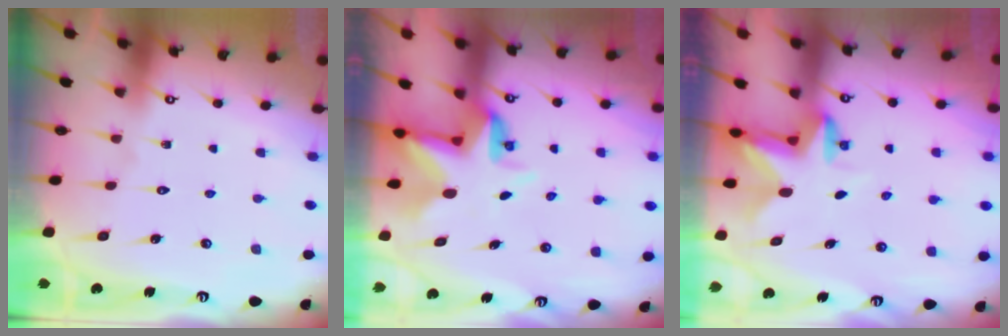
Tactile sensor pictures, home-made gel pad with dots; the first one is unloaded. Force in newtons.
{"total": 5.1, "press": 5.1, "slide": 0.3}
{"total": 2.9, "press": 2.8, "slide": 0.5}